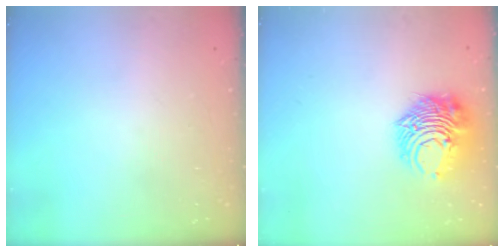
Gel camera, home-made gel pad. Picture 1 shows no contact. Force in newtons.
{"total": 11.5, "press": 11.4, "slide": 0.8}